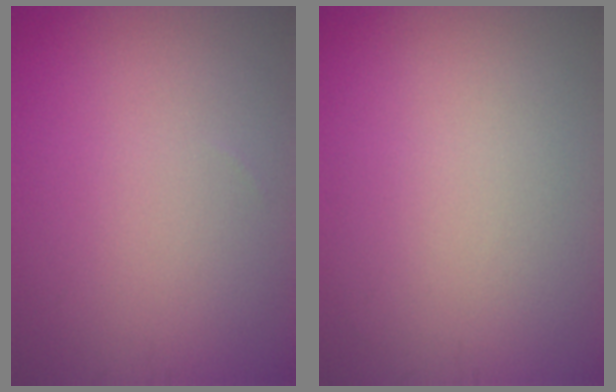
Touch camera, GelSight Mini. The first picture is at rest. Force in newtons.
{"total": 0.0}